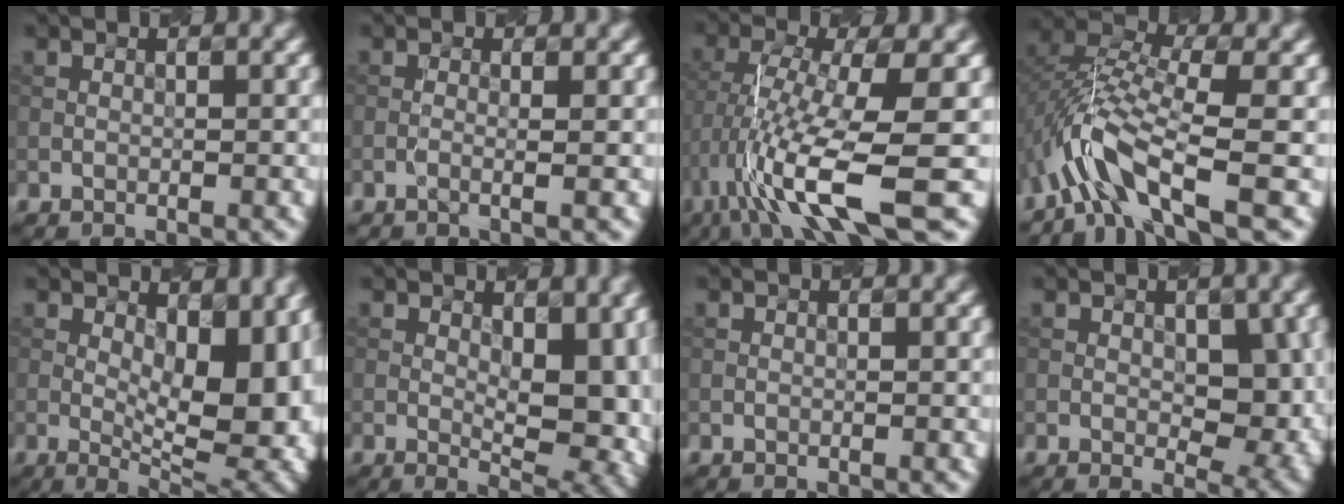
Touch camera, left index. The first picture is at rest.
{"total": 1.8, "force": [-0.1, 0.7, 1.7], "torque": [-0.016, -0.001, -0.017]}
{"total": 9.8, "force": [-3.7, 2.0, 8.9], "torque": [-0.174, -0.005, -0.066]}
{"total": 6.7, "force": [-3.4, 2.0, 5.5], "torque": [-0.109, 0.009, -0.076]}
{"total": 11.0, "force": [1.0, 5.4, 9.5], "torque": [-0.098, -0.004, 0.015]}
{"total": 9.5, "force": [1.0, 4.8, 8.2], "torque": [-0.116, -0.016, 0.024]}
{"total": 0.0}
{"total": 5.8, "force": [0.3, 3.2, 4.8], "torque": [-0.063, -0.010, 0.011]}